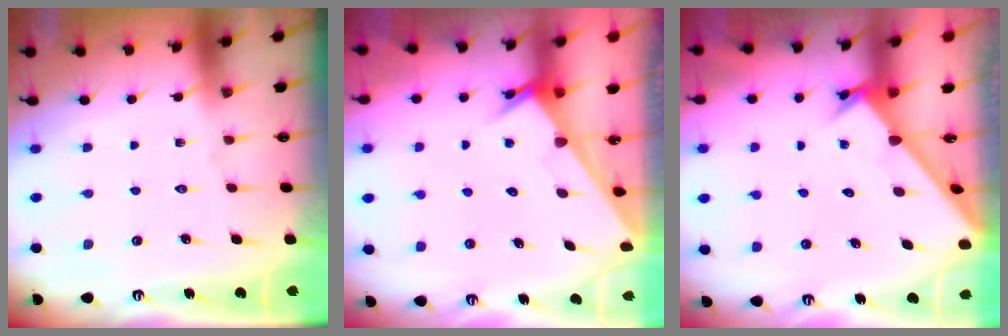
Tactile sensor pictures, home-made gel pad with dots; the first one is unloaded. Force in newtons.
{"total": 2.5, "press": 2.5, "slide": 0.1}
{"total": 1.4, "press": 1.4, "slide": 0.1}